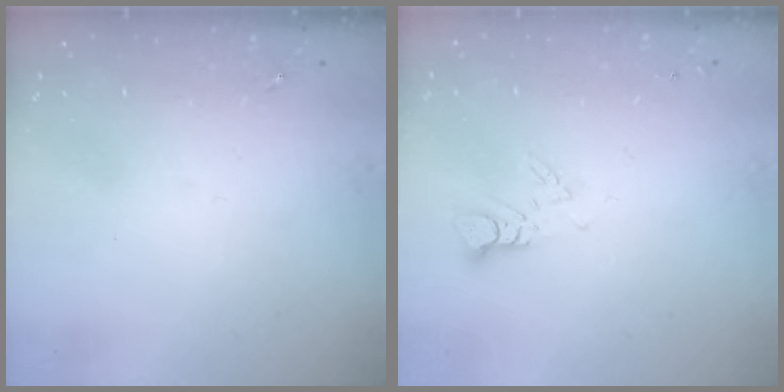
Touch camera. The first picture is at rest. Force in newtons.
{"total": 3.7, "press": 3.7, "slide": 0.4}